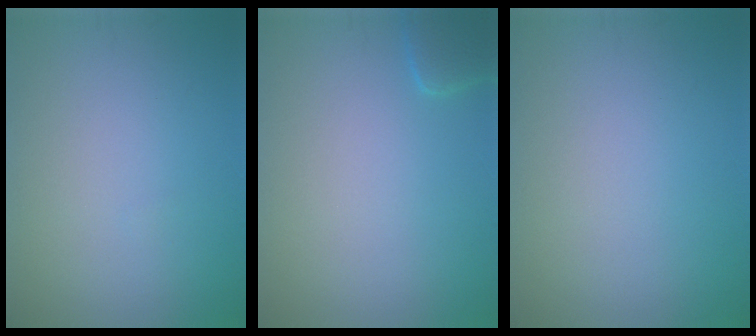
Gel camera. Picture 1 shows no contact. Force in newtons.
{"total": 1.7, "press": 1.7, "slide": 0.2}
{"total": 0.0}